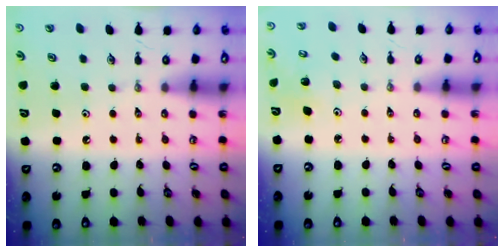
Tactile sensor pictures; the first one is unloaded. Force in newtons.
{"total": 3.3, "press": 3.3, "slide": 0.3}